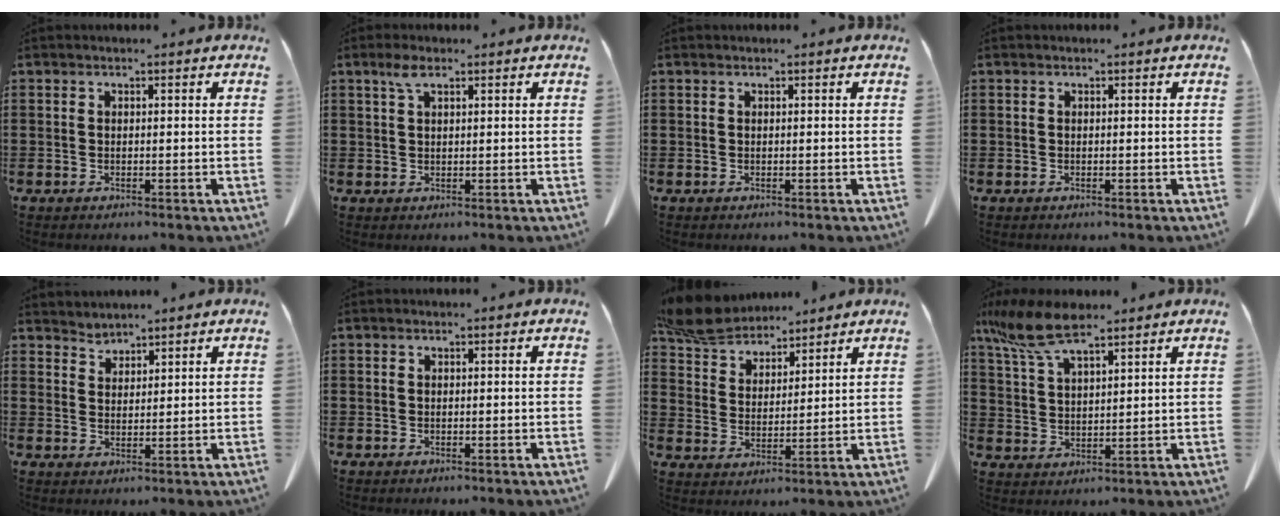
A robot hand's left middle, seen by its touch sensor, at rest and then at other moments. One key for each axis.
{"total": 2.6, "fx": 1.4, "fy": 0.8, "fz": 2.0, "tx": -0.046, "ty": 0.003, "tz": 0.024}
{"total": 0.0}
{"total": 0.0}
{"total": 2.4, "fx": 2.3, "fy": 0.3, "fz": -0.3, "tx": -0.001, "ty": -0.008, "tz": 0.047}
{"total": 0.0}
{"total": 7.9, "fx": 7.2, "fy": 2.4, "fz": 2.1, "tx": -0.076, "ty": -0.026, "tz": 0.134}
{"total": 9.2, "fx": 6.6, "fy": 2.6, "fz": 5.9, "tx": -0.146, "ty": -0.015, "tz": 0.119}